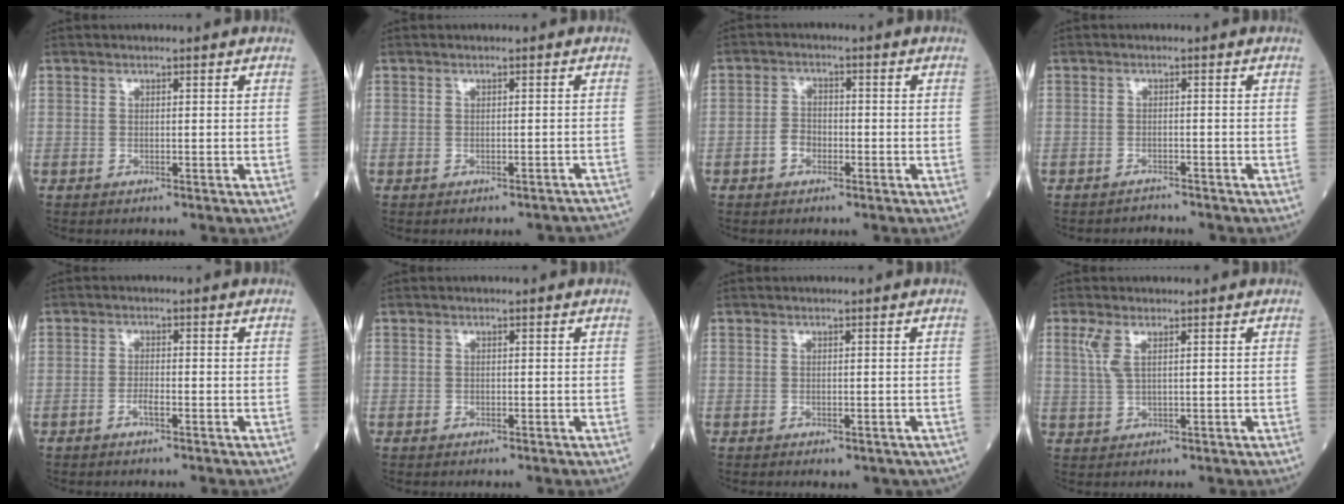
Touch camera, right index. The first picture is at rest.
{"total": 5.0, "force": [-4.7, 1.4, 0.8], "torque": [0.000, 0.003, -0.042]}
{"total": 2.9, "force": [-1.3, 2.1, 1.6], "torque": [-0.026, 0.010, -0.026]}
{"total": 1.6, "force": [-1.5, 0.0, -0.6], "torque": [0.010, -0.009, -0.023]}
{"total": 1.6, "force": [-1.0, 0.3, 1.3], "torque": [-0.023, 0.001, -0.019]}
{"total": 0.0}
{"total": 2.3, "force": [-1.6, 1.1, 1.2], "torque": [-0.010, -0.003, -0.015]}
{"total": 3.1, "force": [1.4, 0.9, 2.6], "torque": [-0.070, 0.008, 0.036]}